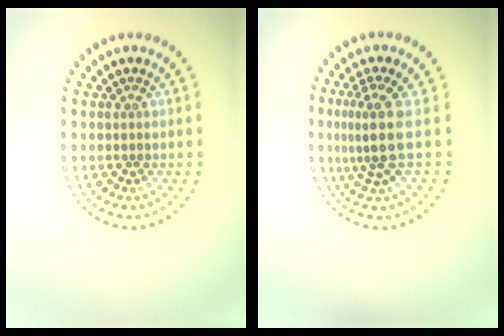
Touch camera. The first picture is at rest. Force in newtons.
{"total": 3.4, "press": 2.4, "slide": 2.5}